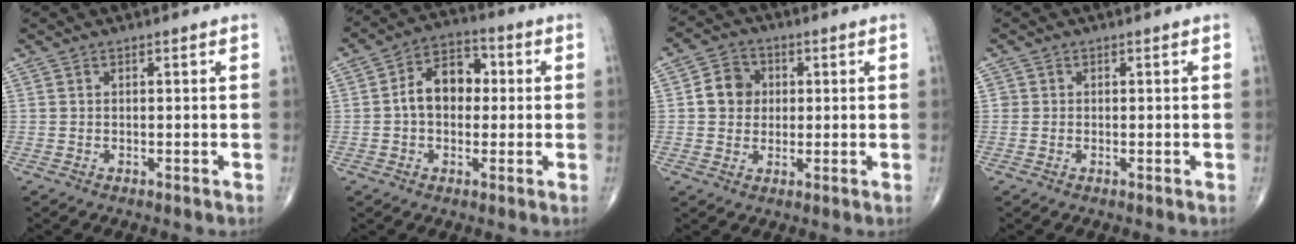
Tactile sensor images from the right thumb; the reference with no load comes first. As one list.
[{"total": 11.7, "force": [0.6, 8.2, 8.3], "torque": [-0.112, 0.032, -0.002]}, {"total": 6.4, "force": [0.8, 5.7, 2.9], "torque": [-0.026, 0.007, 0.005]}, {"total": 0.8, "force": [0.0, 0.8, 0.0], "torque": [0.005, 0.004, 0.000]}]